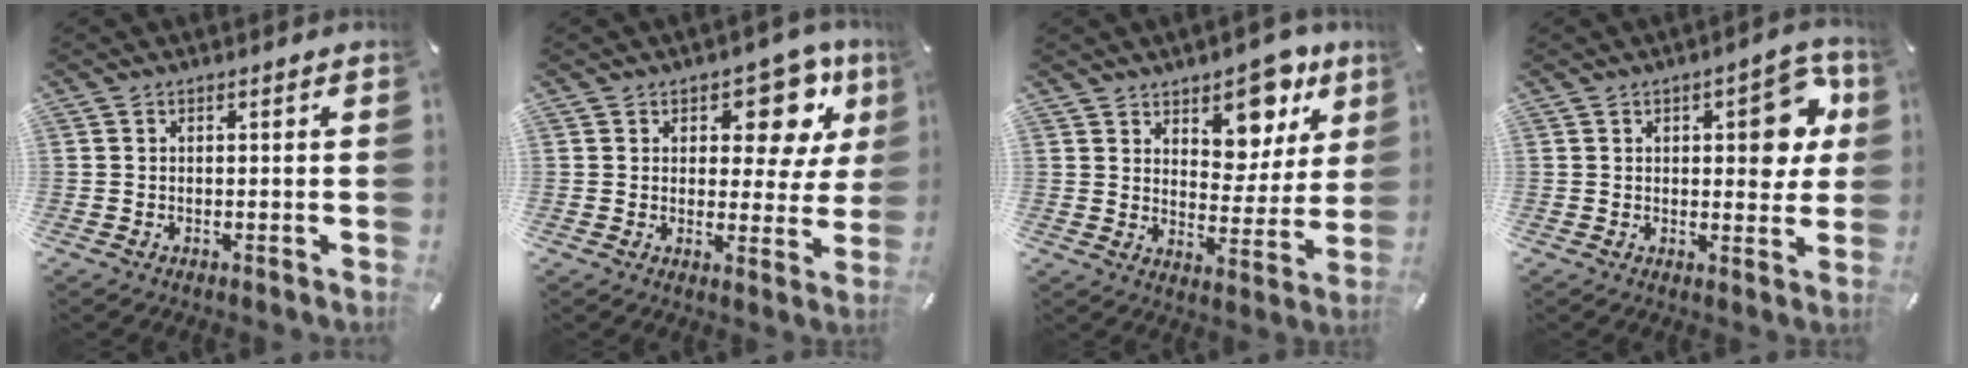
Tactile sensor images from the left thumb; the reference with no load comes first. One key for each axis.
{"total": 13.0, "fx": 6.7, "fy": 7.1, "fz": 8.5, "tx": -0.101, "ty": -0.038, "tz": 0.112}
{"total": 11.2, "fx": 8.3, "fy": 6.4, "fz": 3.9, "tx": -0.027, "ty": -0.070, "tz": 0.144}
{"total": 12.1, "fx": 2.9, "fy": 6.1, "fz": 10.1, "tx": -0.105, "ty": -0.014, "tz": 0.042}